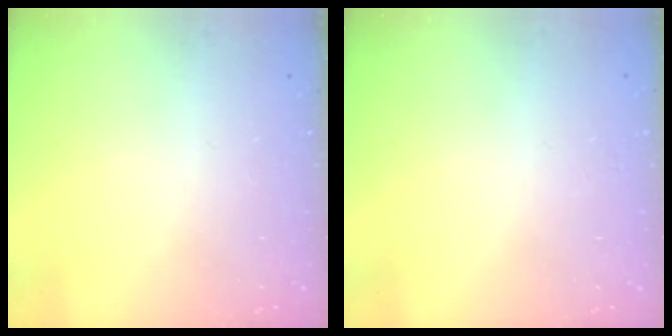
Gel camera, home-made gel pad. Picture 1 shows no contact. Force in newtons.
{"total": 2.5, "press": 2.5, "slide": 0.2}